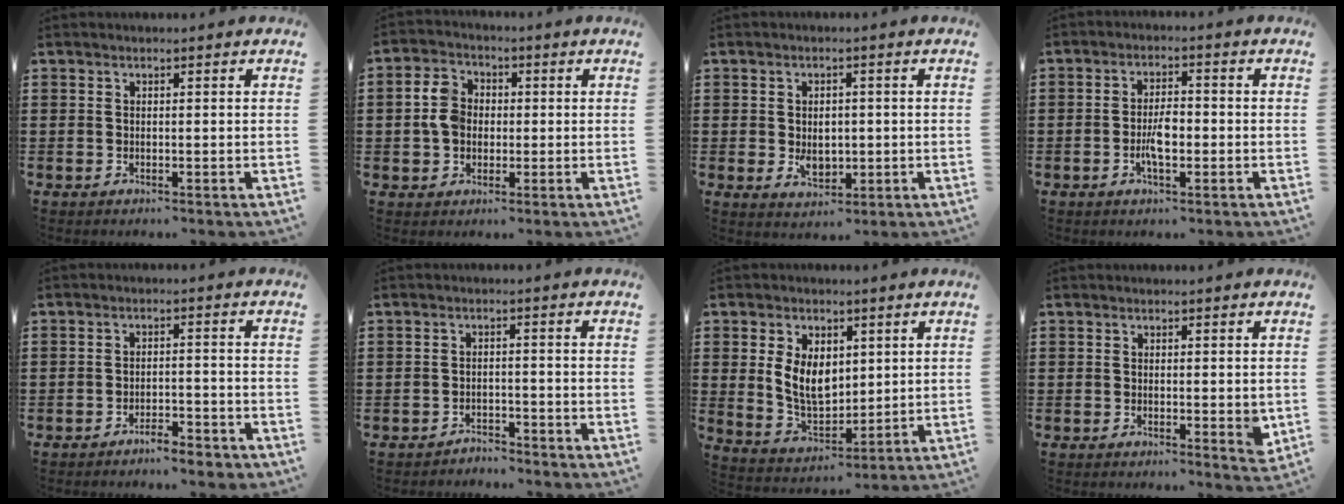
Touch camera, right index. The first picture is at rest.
{"total": 5.7, "force": [-0.1, 4.6, 3.4], "torque": [-0.083, 0.013, -0.005]}
{"total": 3.3, "force": [0.1, 2.4, 2.3], "torque": [-0.034, 0.002, -0.004]}
{"total": 4.6, "force": [-1.1, 1.7, 4.1], "torque": [-0.093, -0.002, -0.027]}
{"total": 3.1, "force": [-2.9, 0.3, 0.8], "torque": [-0.018, 0.003, -0.060]}
{"total": 2.2, "force": [-2.2, 0.2, -0.2], "torque": [-0.004, 0.003, -0.049]}
{"total": 7.6, "force": [1.5, 5.1, 5.4], "torque": [-0.114, 0.008, 0.027]}
{"total": 1.9, "force": [0.2, 0.6, 1.8], "torque": [-0.025, -0.003, 0.001]}